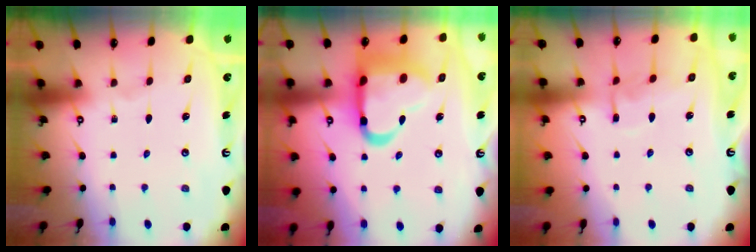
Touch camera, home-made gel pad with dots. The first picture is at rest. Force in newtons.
{"total": 17.5, "press": 17.4, "slide": 2.0}
{"total": 8.1, "press": 8.0, "slide": 0.6}